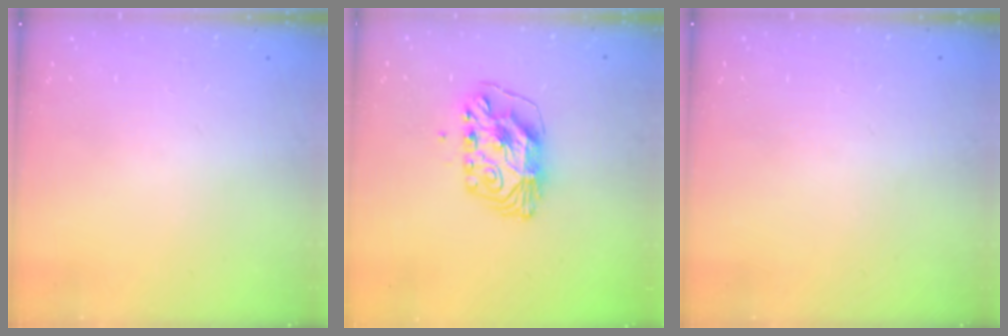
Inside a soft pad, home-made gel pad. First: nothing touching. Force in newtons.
{"total": 9.6, "press": 9.6, "slide": 0.9}
{"total": 0.0}